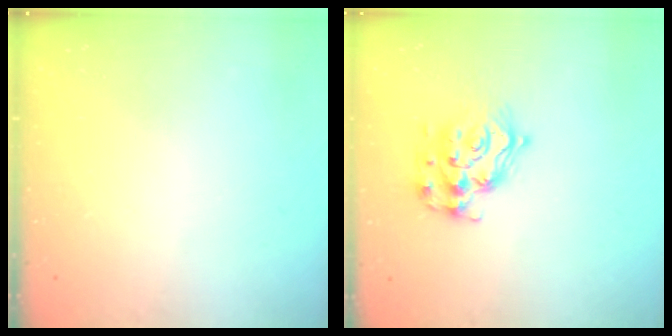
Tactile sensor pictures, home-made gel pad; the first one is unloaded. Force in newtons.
{"total": 14.2, "press": 14.2, "slide": 1.0}